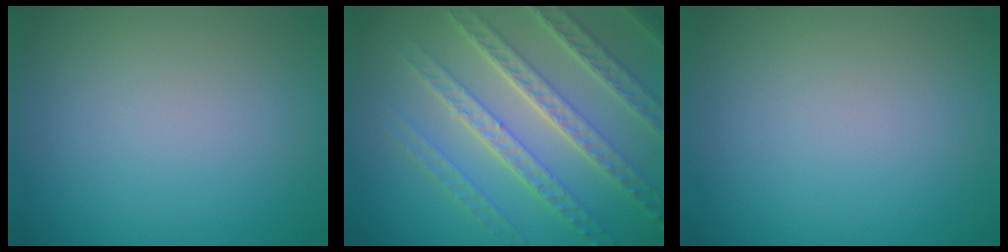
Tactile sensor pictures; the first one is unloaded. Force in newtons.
{"total": 7.5, "press": 5.5, "slide": 5.2}
{"total": 0.0}